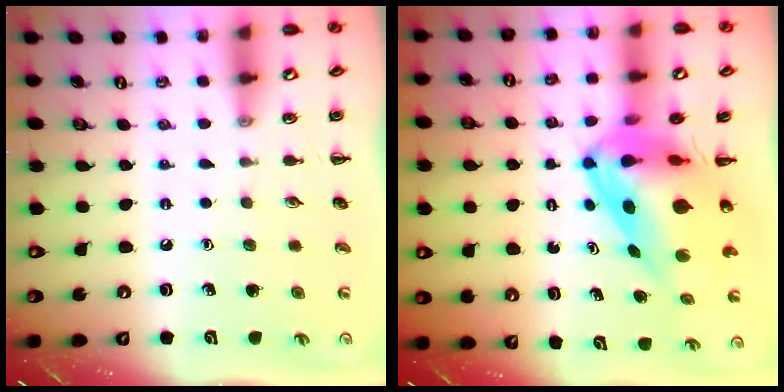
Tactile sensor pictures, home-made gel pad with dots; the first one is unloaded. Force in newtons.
{"total": 9.3, "press": 8.9, "slide": 2.7}